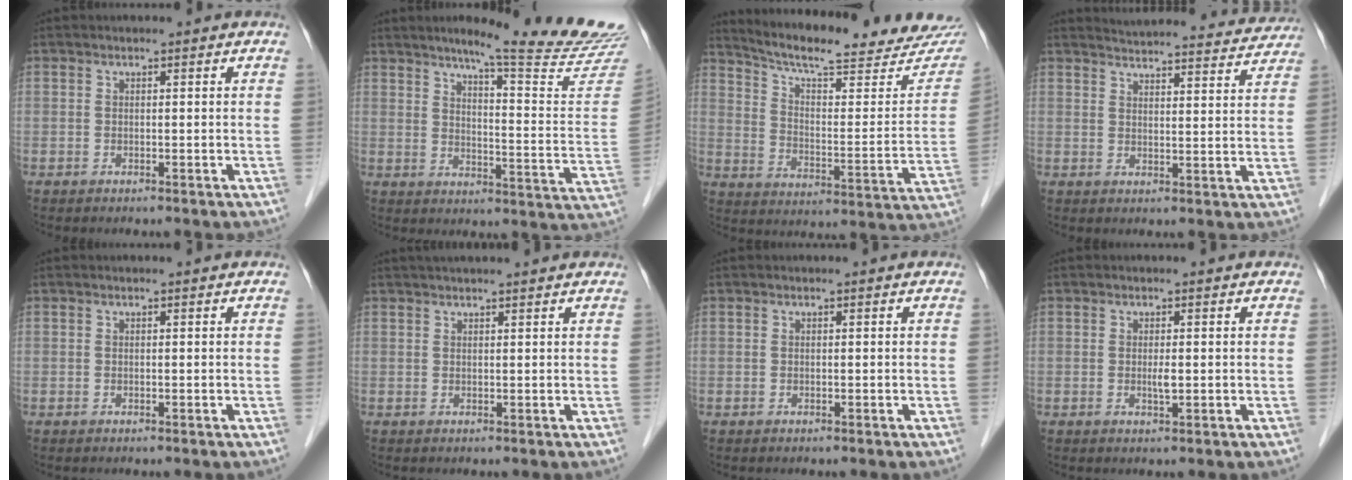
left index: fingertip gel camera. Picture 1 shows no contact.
{"total": 21.5, "force": [19.1, -0.7, 9.8], "torque": [-0.131, -0.099, 0.230]}
{"total": 24.2, "force": [21.7, 3.3, 10.2], "torque": [-0.154, -0.049, 0.286]}
{"total": 18.3, "force": [17.8, 2.2, 3.8], "torque": [-0.047, -0.025, 0.213]}
{"total": 0.0}
{"total": 7.0, "force": [6.2, 0.4, 3.1], "torque": [-0.041, 0.035, 0.081]}
{"total": 0.0}
{"total": 1.3, "force": [0.0, 0.2, 1.3], "torque": [-0.024, -0.002, 0.000]}